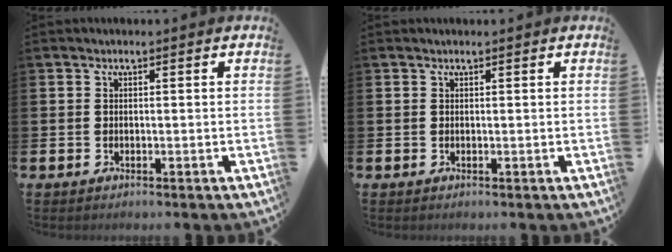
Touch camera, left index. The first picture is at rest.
{"total": 0.0}